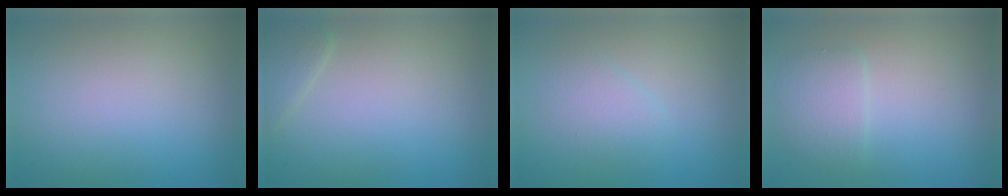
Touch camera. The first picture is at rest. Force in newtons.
{"total": 1.4, "press": 1.4, "slide": 0.1}
{"total": 1.8, "press": 1.8, "slide": 0.1}
{"total": 2.3, "press": 2.3, "slide": 0.3}